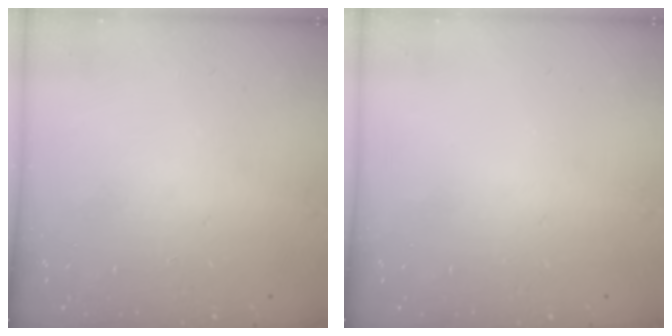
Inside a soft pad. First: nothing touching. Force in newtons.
{"total": 0.0}